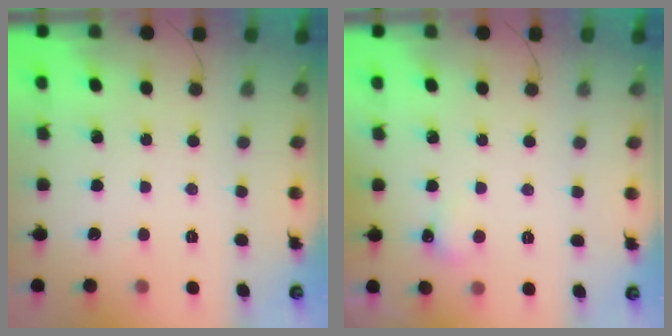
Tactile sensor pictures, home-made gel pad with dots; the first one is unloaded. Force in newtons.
{"total": 3.8, "press": 3.7, "slide": 1.1}